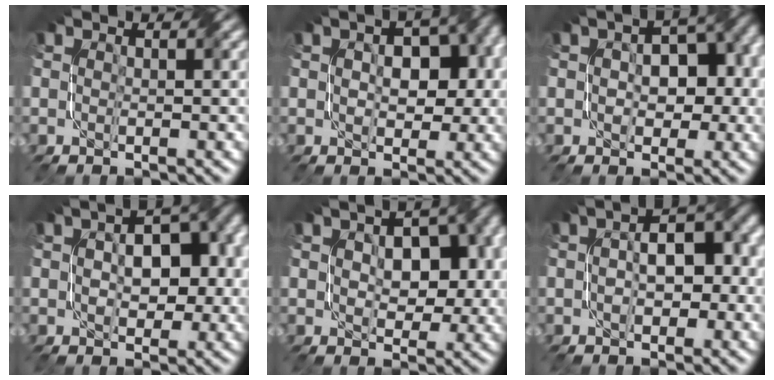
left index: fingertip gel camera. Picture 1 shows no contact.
{"total": 5.3, "force": [0.2, 3.6, 3.9], "torque": [-0.046, 0.003, 0.010]}
{"total": 6.2, "force": [-0.7, 3.9, 4.8], "torque": [-0.046, 0.018, -0.004]}
{"total": 6.0, "force": [0.0, 3.8, 4.7], "torque": [-0.059, 0.013, 0.003]}
{"total": 6.4, "force": [0.6, 3.9, 5.0], "torque": [-0.075, 0.002, 0.013]}
{"total": 5.4, "force": [-0.9, 2.9, 4.4], "torque": [-0.061, 0.014, -0.019]}